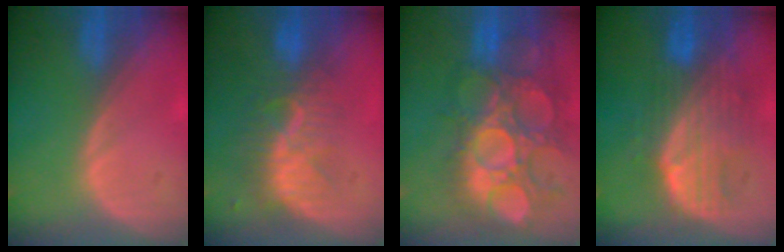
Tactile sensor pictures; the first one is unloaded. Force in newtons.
{"total": 8.3, "press": 7.3, "slide": 3.8}
{"total": 13.3, "press": 12.2, "slide": 5.4}
{"total": 9.2, "press": 8.4, "slide": 3.7}